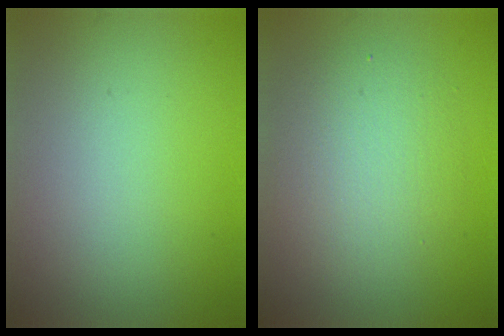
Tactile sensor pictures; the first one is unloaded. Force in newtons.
{"total": 4.1, "press": 4.1, "slide": 0.3}